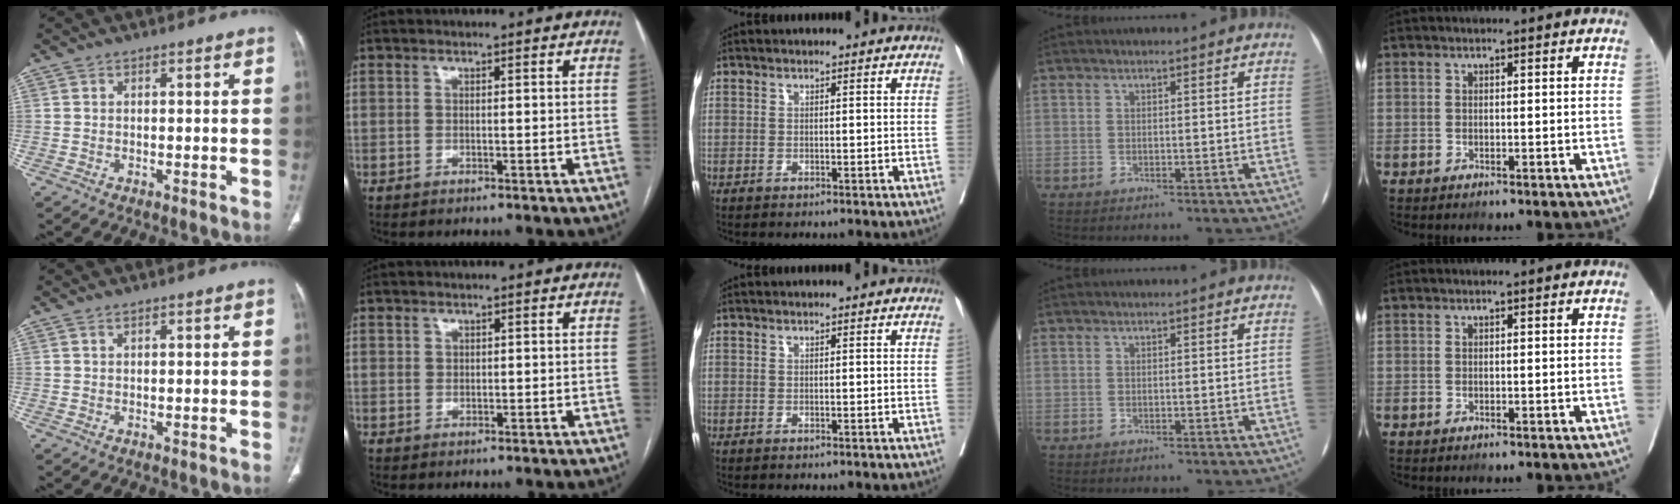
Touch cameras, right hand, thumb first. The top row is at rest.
{"thumb": {"total": 0.5, "force": [0.4, 0.2, 0.3], "torque": [-0.008, -0.001, 0.008]}, "index": {"total": 0.7, "force": [0.4, 0.6, 0.1], "torque": [0.006, -0.001, 0.004]}}